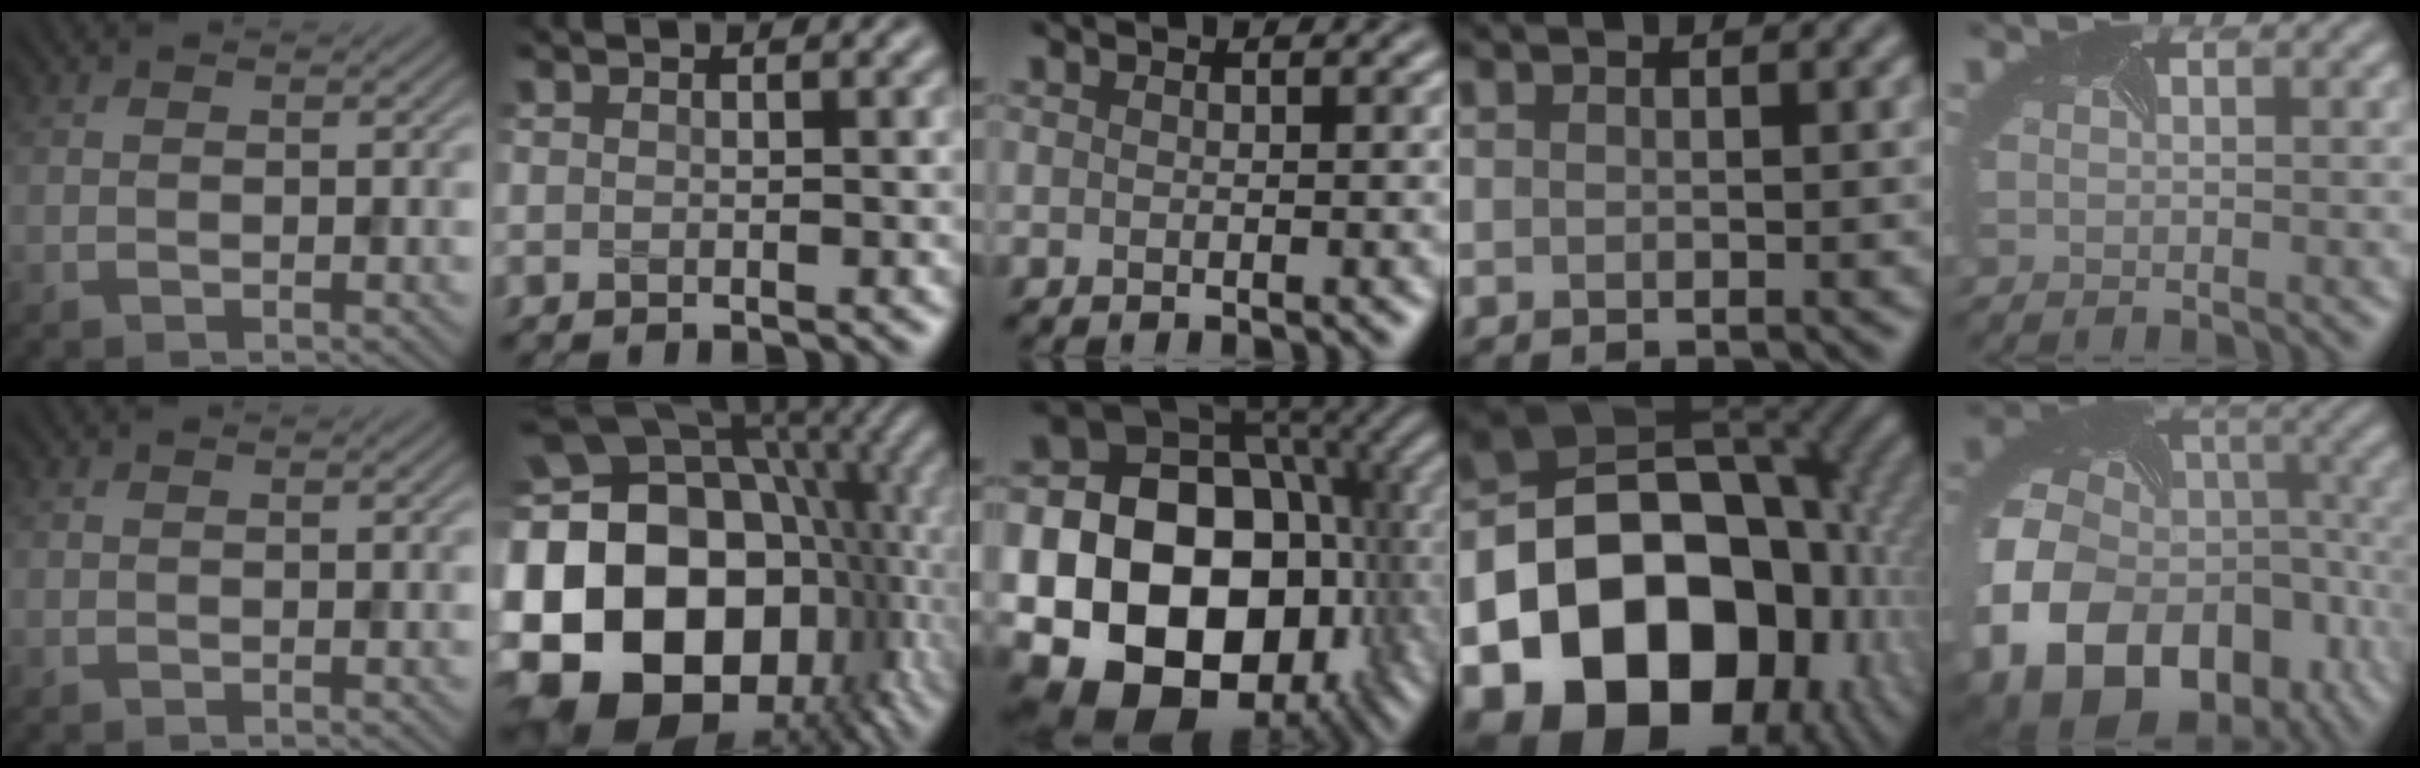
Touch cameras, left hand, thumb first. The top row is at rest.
{"index": {"total": 23.4, "force": [-2.5, 18.4, 14.2], "torque": [-0.267, 0.006, -0.084]}, "middle": {"total": 23.0, "force": [-4.9, 18.4, 12.9], "torque": [-0.197, -0.013, -0.095]}, "ring": {"total": 21.2, "force": [-7.3, 16.0, 11.8], "torque": [-0.189, -0.027, -0.138]}, "little": {"total": 19.3, "force": [-7.5, 14.6, 10.2], "torque": [-0.223, -0.053, -0.115]}}